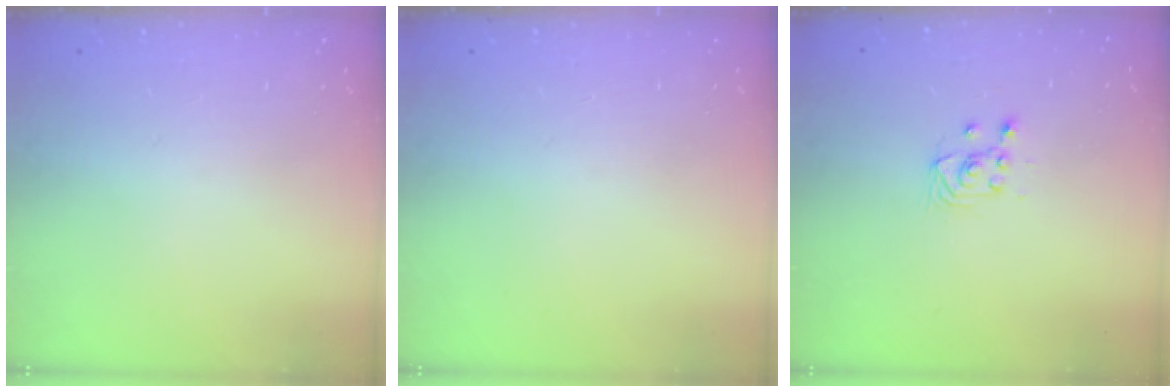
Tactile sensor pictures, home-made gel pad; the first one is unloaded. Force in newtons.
{"total": 0.0}
{"total": 2.9, "press": 2.6, "slide": 1.3}